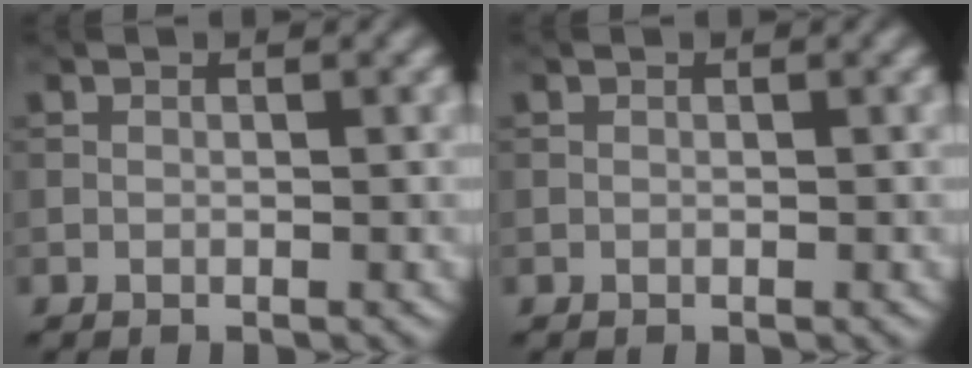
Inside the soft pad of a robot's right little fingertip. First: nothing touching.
{"total": 0.0}